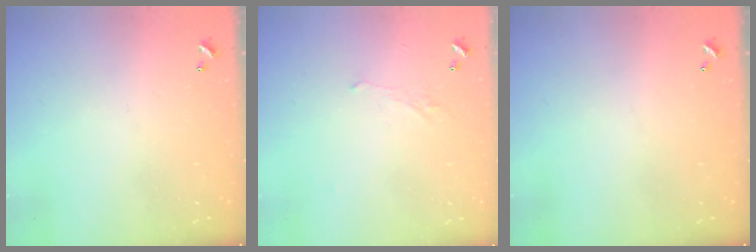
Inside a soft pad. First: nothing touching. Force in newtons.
{"total": 1.7, "press": 1.6, "slide": 0.6}
{"total": 0.0}